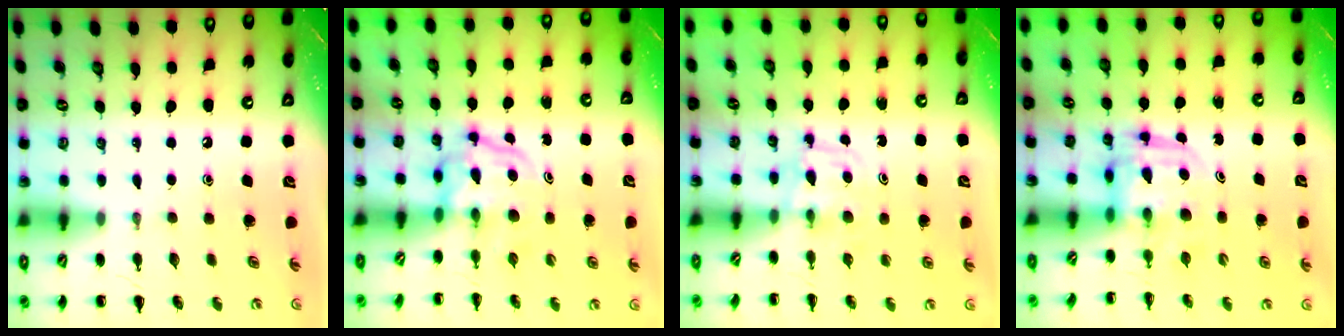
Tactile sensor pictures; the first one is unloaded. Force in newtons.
{"total": 3.9, "press": 3.9, "slide": 0.4}
{"total": 2.9, "press": 2.6, "slide": 1.2}
{"total": 3.0, "press": 3.0, "slide": 0.3}